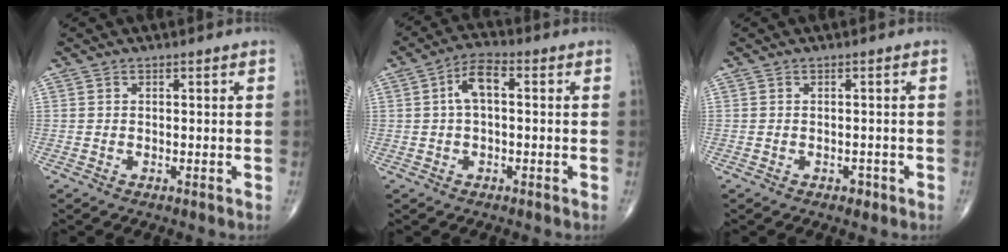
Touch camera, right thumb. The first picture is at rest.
{"total": 5.7, "force": [0.6, 2.7, 5.0], "torque": [-0.093, 0.022, 0.002]}
{"total": 1.4, "force": [-0.8, 0.9, 0.6], "torque": [-0.006, 0.003, -0.010]}